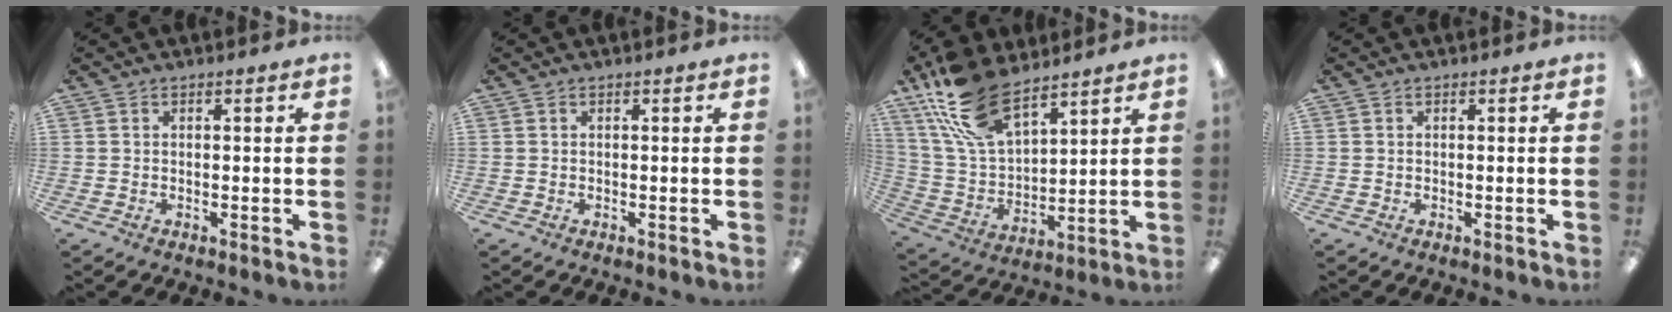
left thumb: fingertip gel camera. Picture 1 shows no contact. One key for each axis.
{"total": 0.0}
{"total": 18.6, "fx": 12.4, "fy": 8.9, "fz": 10.6, "tx": -0.234, "ty": -0.049, "tz": 0.227}
{"total": 0.0}